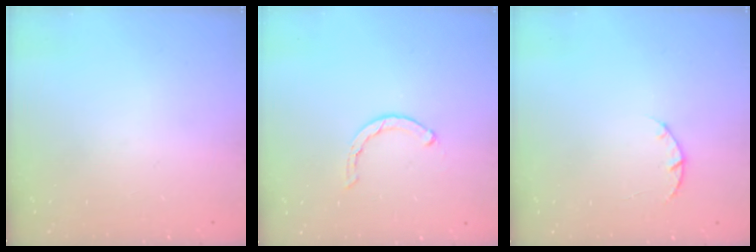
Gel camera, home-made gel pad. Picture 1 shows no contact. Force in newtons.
{"total": 0.5, "press": 0.5, "slide": 0.2}
{"total": 2.9, "press": 2.9, "slide": 0.5}